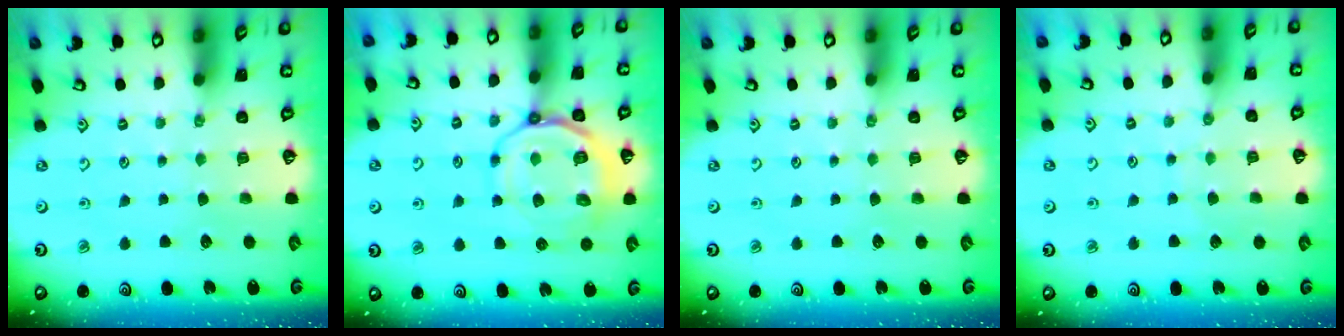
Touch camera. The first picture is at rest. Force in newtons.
{"total": 11.8, "press": 11.6, "slide": 2.2}
{"total": 0.0}
{"total": 5.1, "press": 5.1, "slide": 0.6}